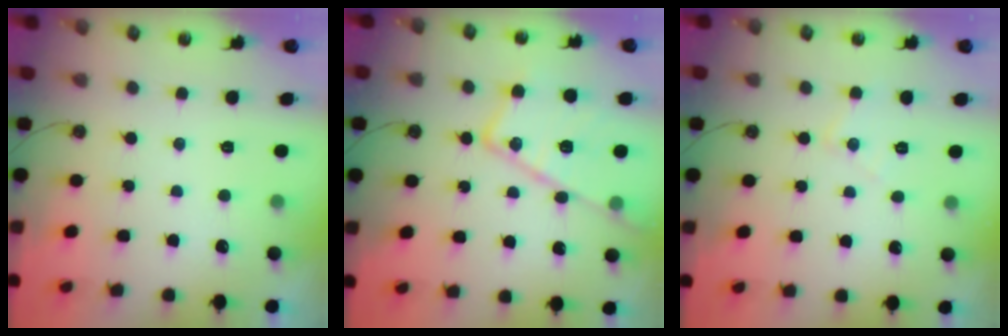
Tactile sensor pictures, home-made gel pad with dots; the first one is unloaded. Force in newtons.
{"total": 19.8, "press": 19.7, "slide": 1.8}
{"total": 6.0, "press": 6.0, "slide": 0.5}